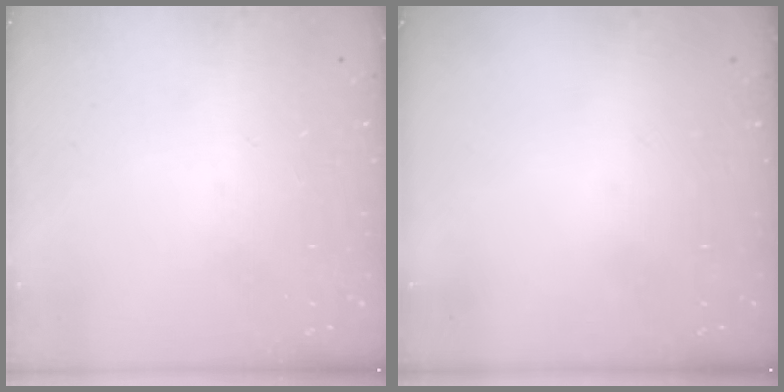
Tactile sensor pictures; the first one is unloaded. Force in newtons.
{"total": 0.0}